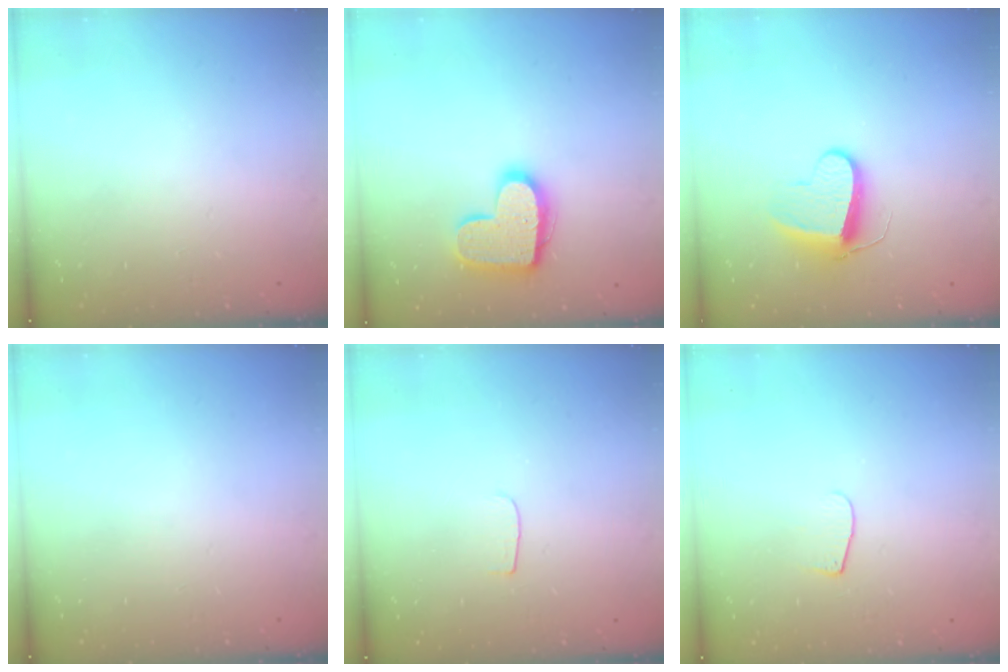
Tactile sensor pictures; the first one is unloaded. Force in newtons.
{"total": 15.5, "press": 15.4, "slide": 1.0}
{"total": 10.3, "press": 10.2, "slide": 0.9}
{"total": 0.0}
{"total": 3.0, "press": 3.0, "slide": 0.4}
{"total": 6.2, "press": 6.2, "slide": 0.7}